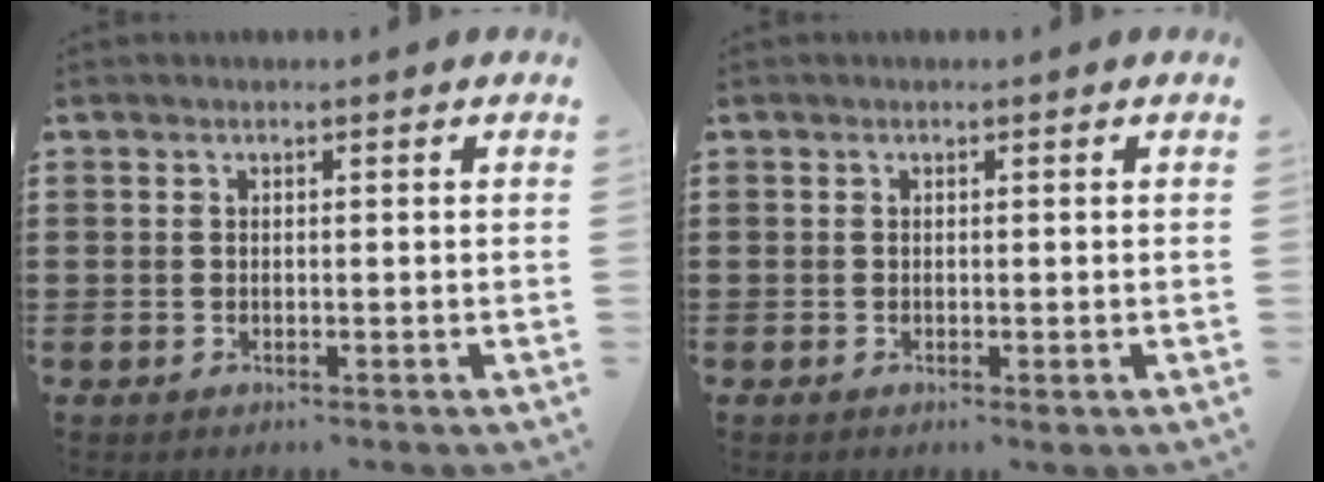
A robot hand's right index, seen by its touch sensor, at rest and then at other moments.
{"total": 0.0}